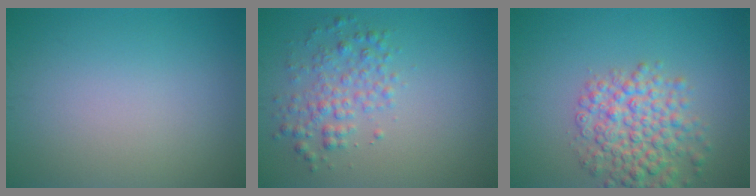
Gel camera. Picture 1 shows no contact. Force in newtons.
{"total": 2.9, "press": 2.9, "slide": 0.0}
{"total": 5.7, "press": 5.7, "slide": 0.2}